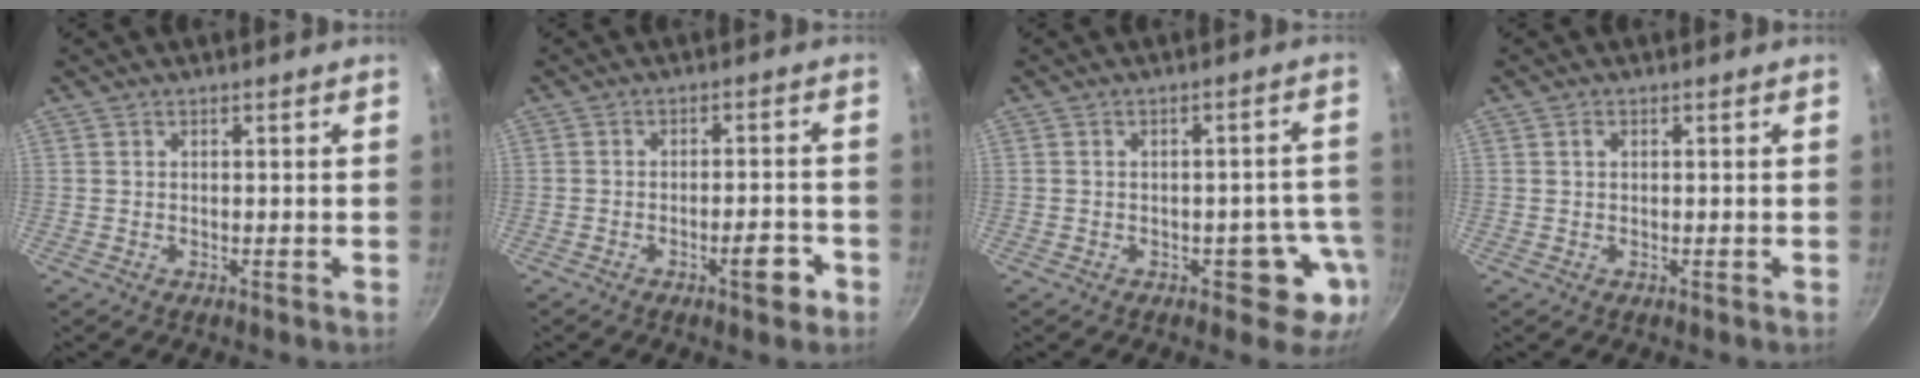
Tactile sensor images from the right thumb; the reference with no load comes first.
{"total": 5.3, "force": [-2.7, 1.8, 4.2], "torque": [-0.039, 0.027, -0.034]}
{"total": 7.0, "force": [-2.7, 4.3, 4.9], "torque": [-0.004, 0.031, -0.027]}
{"total": 1.0, "force": [0.3, 0.6, 0.6], "torque": [-0.012, 0.005, 0.004]}